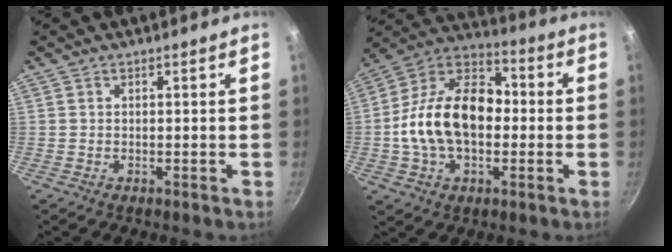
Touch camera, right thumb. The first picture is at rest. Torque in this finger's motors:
{"motor_torque": [-0.39, 1.79, 1.37, -0.83, 0.18]}